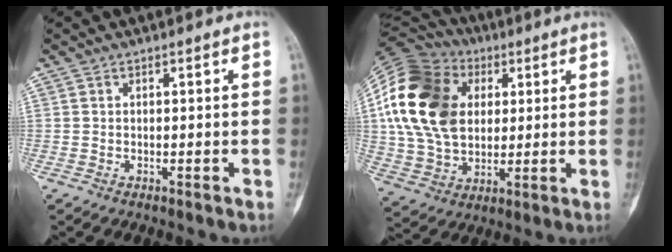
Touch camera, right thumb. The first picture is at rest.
{"total": 24.0, "force": [4.8, 17.2, 16.1], "torque": [-0.315, 0.010, 0.090]}